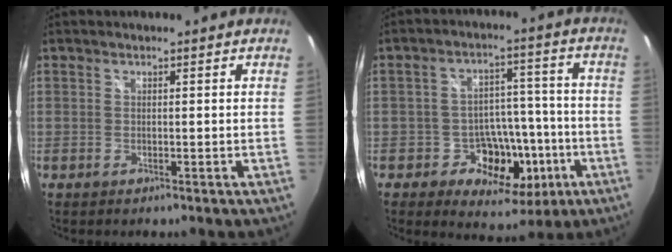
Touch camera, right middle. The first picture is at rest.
{"total": 11.4, "force": [-4.6, 8.8, 5.6], "torque": [-0.092, 0.023, -0.049]}